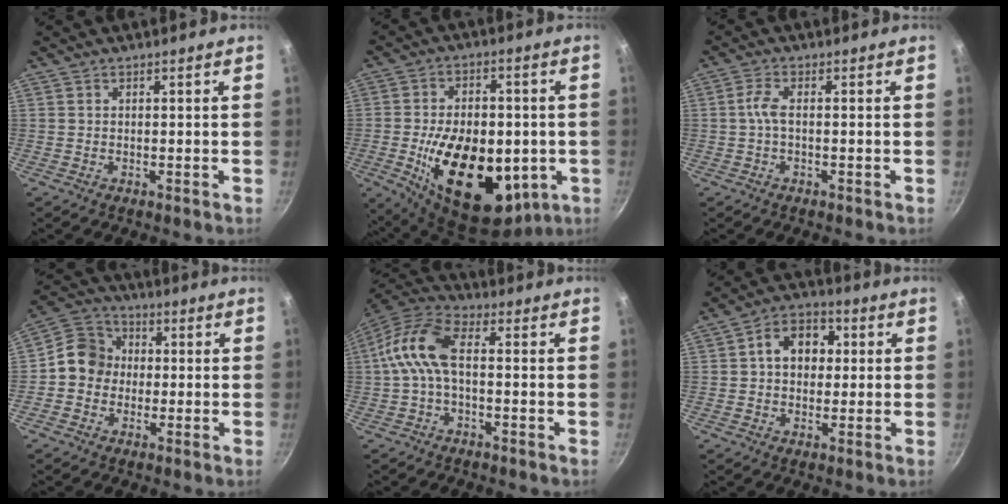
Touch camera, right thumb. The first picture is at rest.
{"total": 24.4, "force": [-4.4, 14.5, 19.1], "torque": [-0.289, -0.002, -0.053]}
{"total": 2.9, "force": [-0.4, 0.9, 2.7], "torque": [-0.071, 0.008, -0.012]}
{"total": 8.8, "force": [-0.5, 7.9, 3.7], "torque": [-0.029, 0.023, -0.032]}
{"total": 10.5, "force": [-0.3, 5.3, 9.0], "torque": [-0.189, 0.036, -0.024]}
{"total": 9.0, "force": [1.3, 6.8, 5.7], "torque": [-0.051, 0.016, 0.008]}